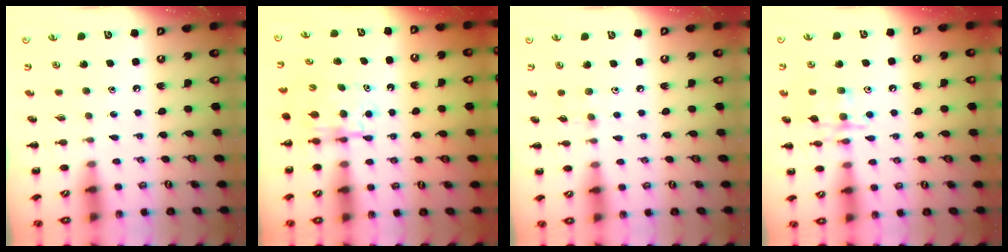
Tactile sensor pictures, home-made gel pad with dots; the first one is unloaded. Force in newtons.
{"total": 5.0, "press": 5.0, "slide": 0.1}
{"total": 3.8, "press": 3.6, "slide": 1.2}
{"total": 13.2, "press": 13.2, "slide": 0.8}